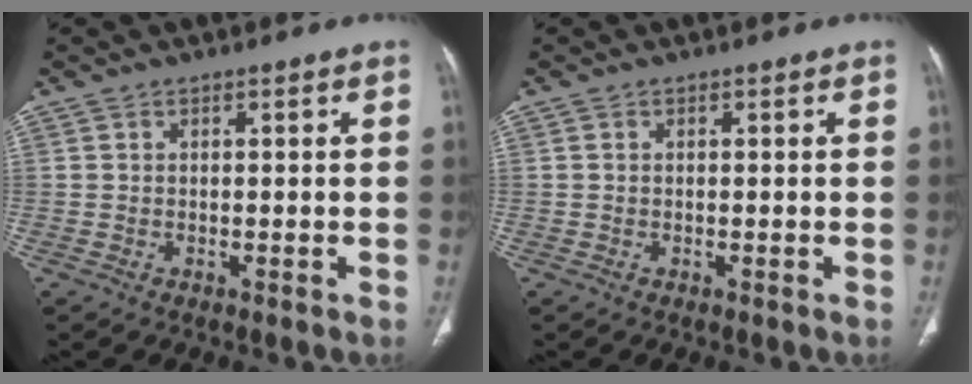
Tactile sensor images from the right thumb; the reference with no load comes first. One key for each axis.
{"total": 0.0}